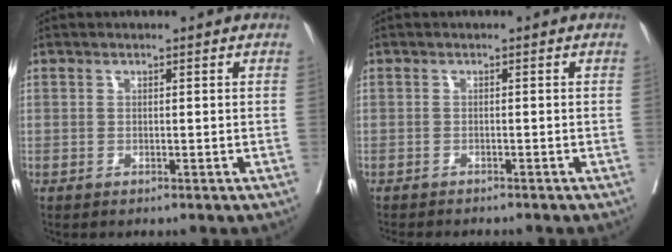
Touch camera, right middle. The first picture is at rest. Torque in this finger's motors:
{"motor_torque": [0.04, -0.13, 0.01, 0.03]}